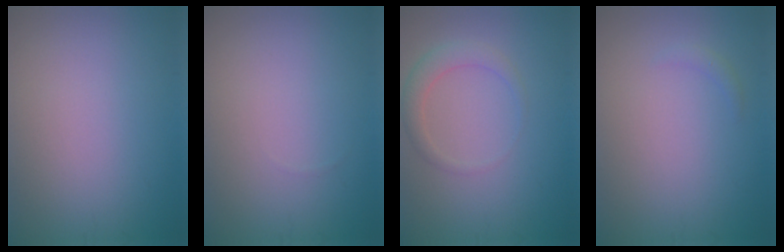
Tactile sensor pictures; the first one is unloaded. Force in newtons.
{"total": 0.0}
{"total": 2.1, "press": 2.1, "slide": 0.1}
{"total": 0.7, "press": 0.7, "slide": 0.1}